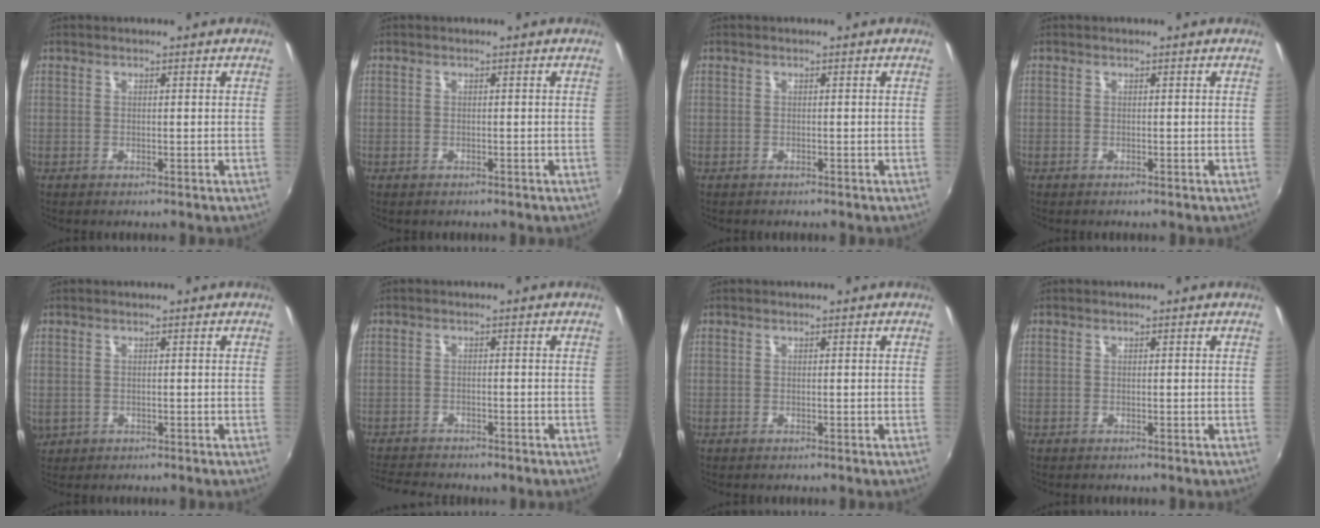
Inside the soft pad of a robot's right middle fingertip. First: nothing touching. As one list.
[{"total": 0.8, "force": [-0.7, 0.4, 0.3], "torque": [-0.009, -0.002, -0.009]}, {"total": 0.6, "force": [-0.5, 0.3, 0.1], "torque": [-0.005, -0.002, -0.009]}, {"total": 0.0}, {"total": 2.8, "force": [-0.2, 2.5, 1.2], "torque": [-0.024, -0.004, 0.000]}, {"total": 7.3, "force": [-6.7, 1.8, 2.5], "torque": [-0.071, -0.019, -0.106]}, {"total": 0.0}, {"total": 0.0}]